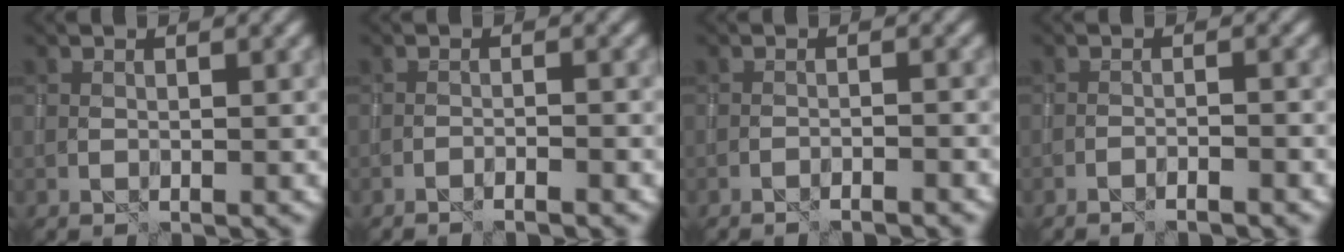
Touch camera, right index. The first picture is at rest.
{"total": 1.6, "force": [-1.3, 0.1, 1.0], "torque": [-0.019, 0.009, -0.027]}
{"total": 1.8, "force": [-1.6, 0.2, 0.8], "torque": [-0.013, 0.011, -0.028]}
{"total": 1.7, "force": [-1.4, 0.1, 1.0], "torque": [-0.019, 0.010, -0.027]}